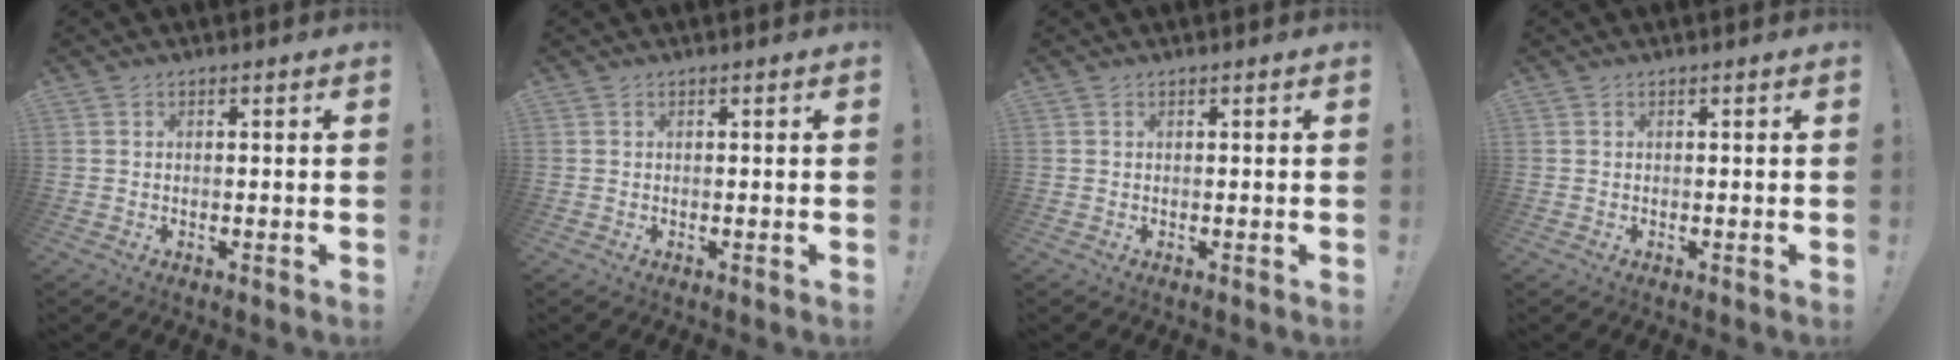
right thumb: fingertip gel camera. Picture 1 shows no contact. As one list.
[{"total": 0.0}, {"total": 0.0}, {"total": 0.0}]